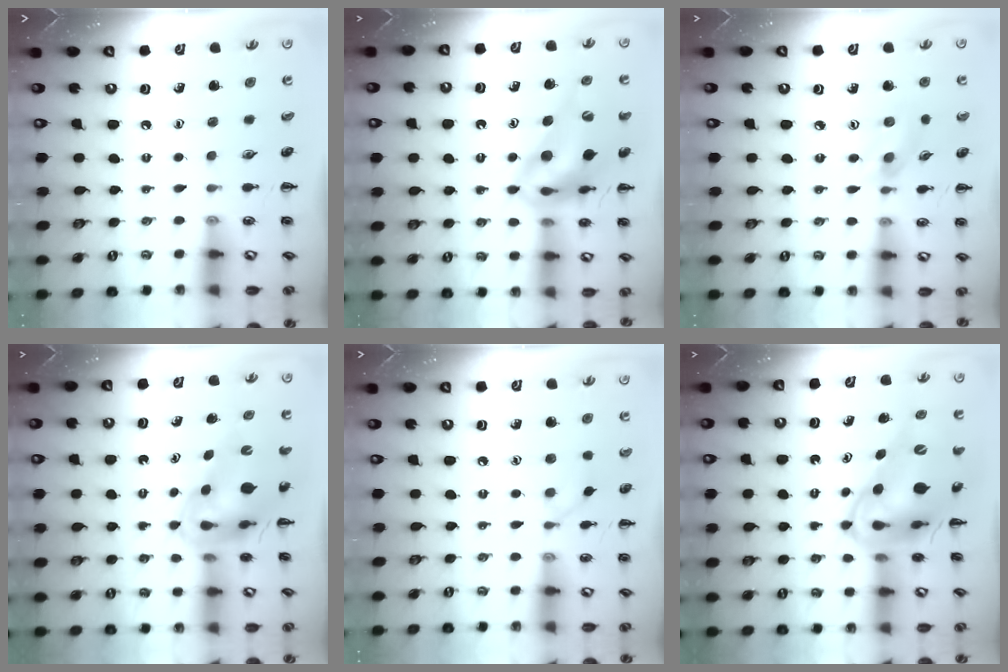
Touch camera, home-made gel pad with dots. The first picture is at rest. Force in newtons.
{"total": 15.1, "press": 14.4, "slide": 4.7}
{"total": 3.5, "press": 3.4, "slide": 0.6}
{"total": 9.2, "press": 8.8, "slide": 2.9}
{"total": 2.8, "press": 2.5, "slide": 1.1}
{"total": 14.0, "press": 13.4, "slide": 4.0}